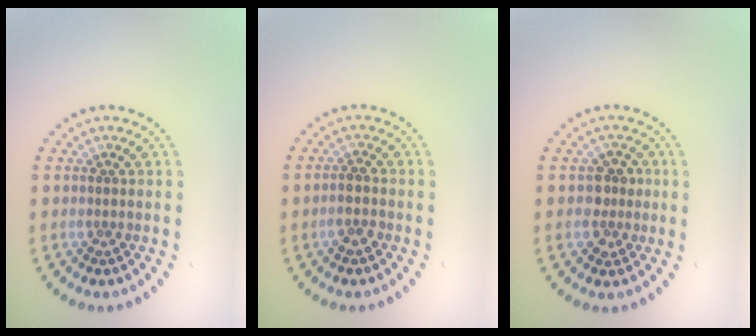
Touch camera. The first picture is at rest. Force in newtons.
{"total": 1.7, "press": 1.5, "slide": 0.7}
{"total": 2.4, "press": 2.3, "slide": 0.7}